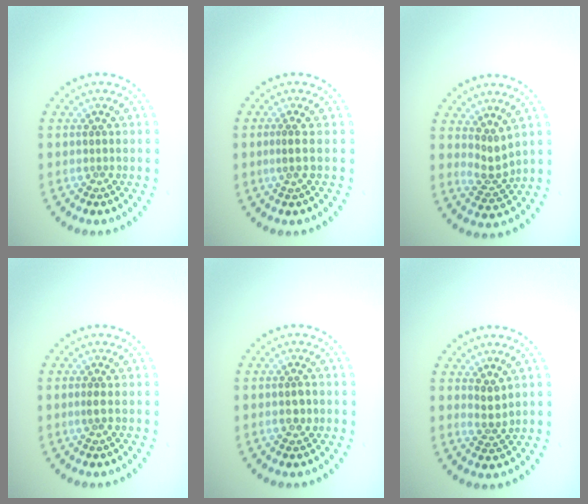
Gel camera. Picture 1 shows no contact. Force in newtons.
{"total": 0.8, "press": 0.6, "slide": 0.6}
{"total": 2.2, "press": 1.5, "slide": 1.6}
{"total": 0.8, "press": 0.5, "slide": 0.6}
{"total": 1.3, "press": 1.2, "slide": 0.3}
{"total": 1.8, "press": 1.4, "slide": 1.1}